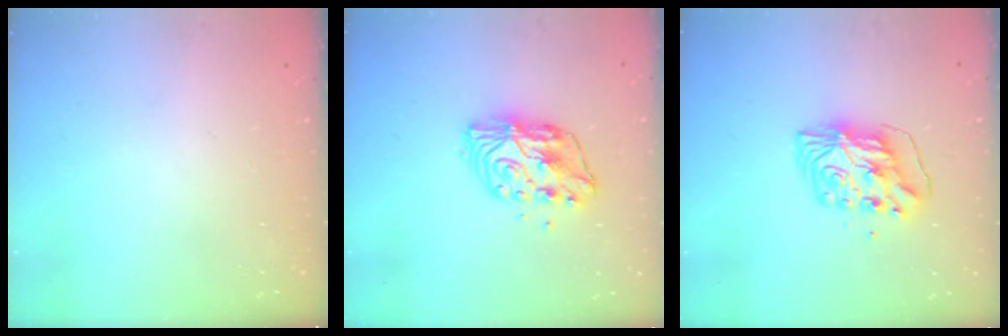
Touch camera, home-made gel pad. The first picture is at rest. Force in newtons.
{"total": 9.8, "press": 9.8, "slide": 0.7}
{"total": 8.6, "press": 8.5, "slide": 1.1}